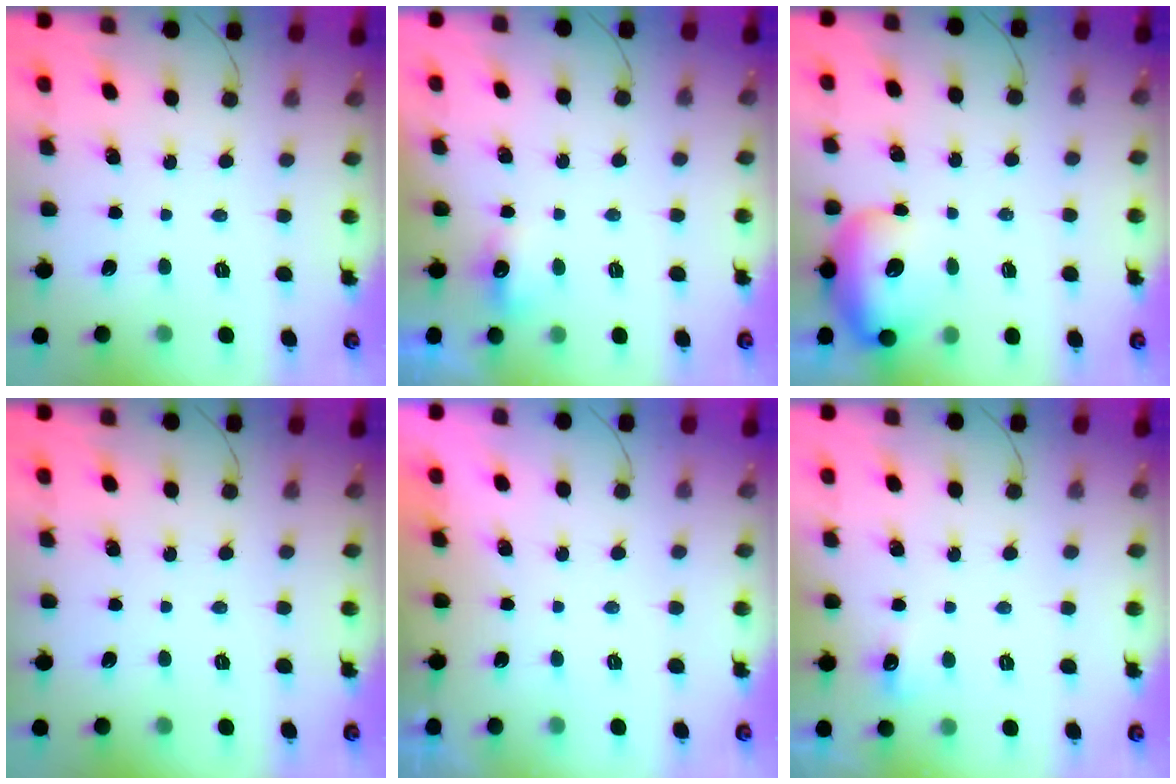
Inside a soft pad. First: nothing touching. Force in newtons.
{"total": 6.4, "press": 5.8, "slide": 2.6}
{"total": 19.2, "press": 15.6, "slide": 11.2}
{"total": 0.0}
{"total": 1.8, "press": 0.1, "slide": 1.8}
{"total": 4.4, "press": 4.1, "slide": 1.4}